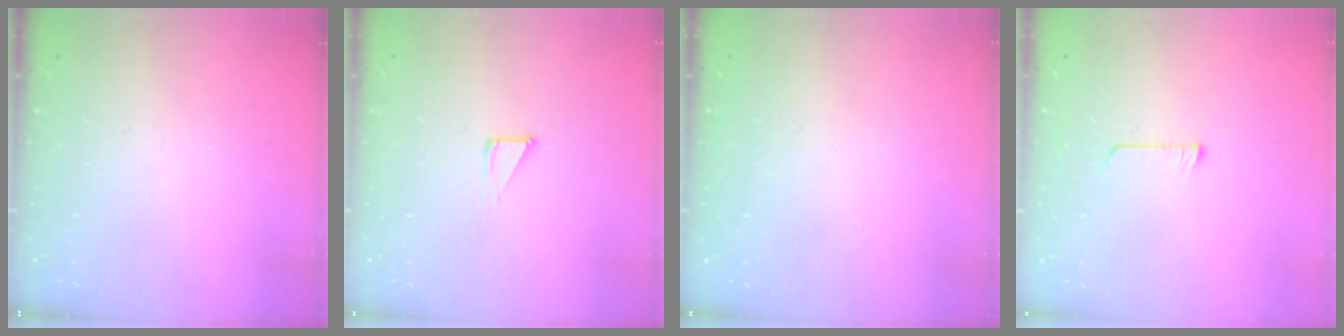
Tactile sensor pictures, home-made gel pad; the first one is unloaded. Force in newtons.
{"total": 3.4, "press": 3.4, "slide": 0.3}
{"total": 1.6, "press": 1.6, "slide": 0.1}
{"total": 5.3, "press": 5.3, "slide": 0.4}